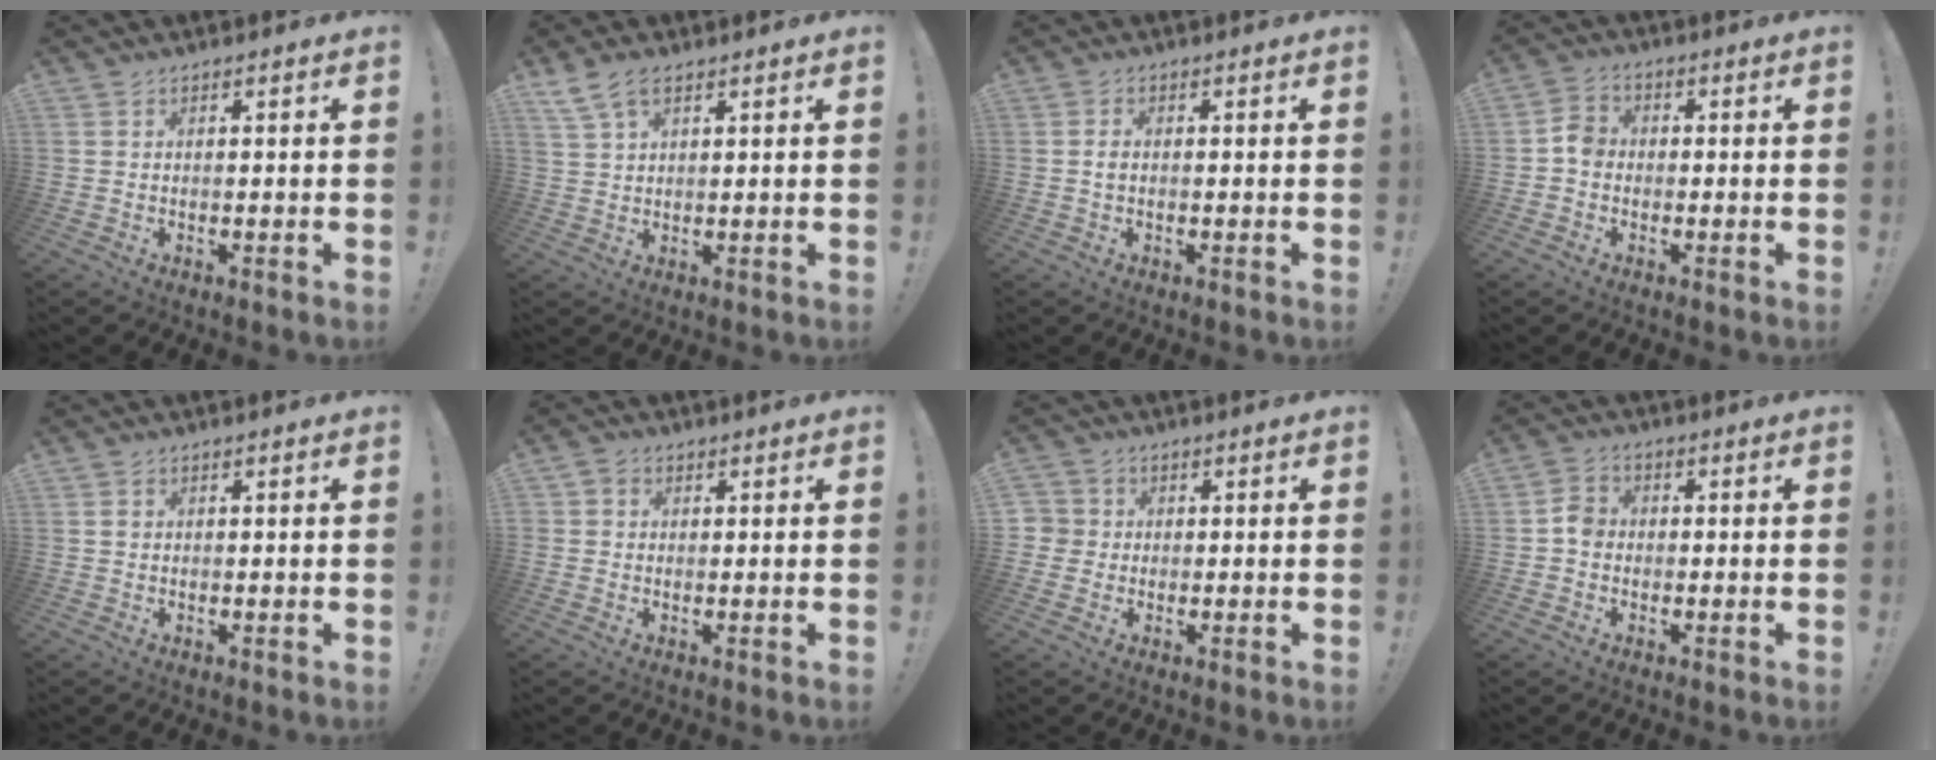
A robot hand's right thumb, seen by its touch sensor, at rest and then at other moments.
{"total": 6.6, "force": [4.1, 3.2, 4.1], "torque": [-0.079, -0.008, 0.080]}
{"total": 1.2, "force": [-0.4, 0.6, 1.0], "torque": [-0.027, 0.007, -0.006]}
{"total": 4.6, "force": [-1.1, 3.8, 2.3], "torque": [-0.025, 0.016, -0.021]}
{"total": 0.8, "force": [0.0, 0.7, 0.2], "torque": [-0.004, 0.005, -0.001]}
{"total": 2.1, "force": [0.3, 2.0, 0.7], "torque": [-0.009, 0.003, 0.004]}
{"total": 3.4, "force": [-0.4, 3.3, 0.7], "torque": [-0.019, 0.010, -0.005]}
{"total": 4.2, "force": [-1.1, 3.4, 2.1], "torque": [-0.029, 0.015, -0.020]}